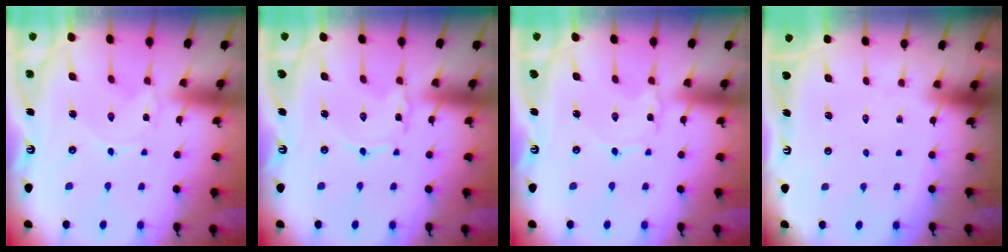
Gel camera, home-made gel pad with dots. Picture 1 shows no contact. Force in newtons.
{"total": 1.2, "press": 1.2, "slide": 0.1}
{"total": 1.2, "press": 1.2, "slide": 0.1}
{"total": 0.0}